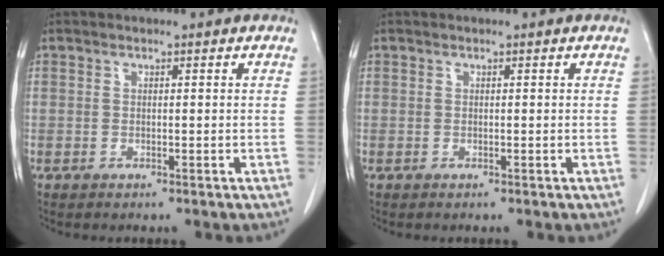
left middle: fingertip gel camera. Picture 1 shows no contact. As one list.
[{"total": 0.0}]